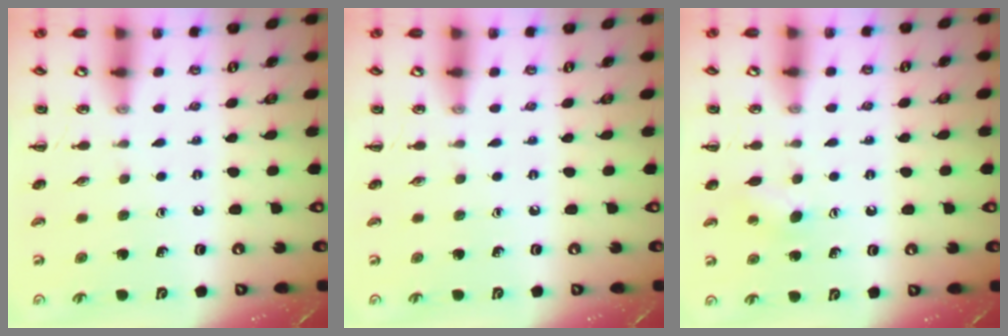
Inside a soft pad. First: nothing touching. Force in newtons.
{"total": 0.0}
{"total": 4.6, "press": 4.5, "slide": 1.2}